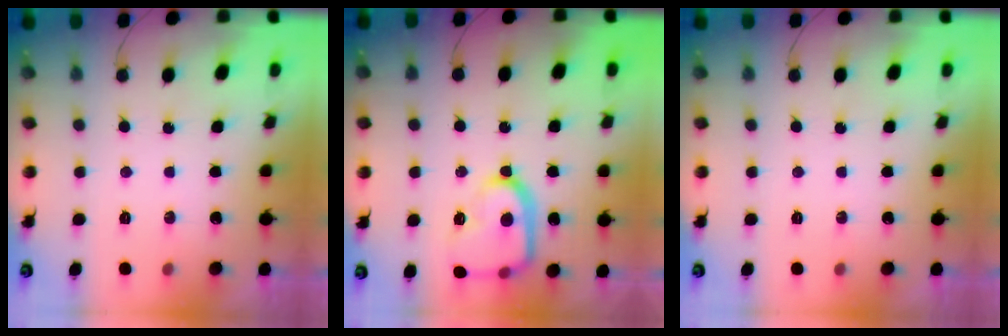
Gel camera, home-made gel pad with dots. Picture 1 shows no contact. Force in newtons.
{"total": 17.6, "press": 17.5, "slide": 1.4}
{"total": 0.0}